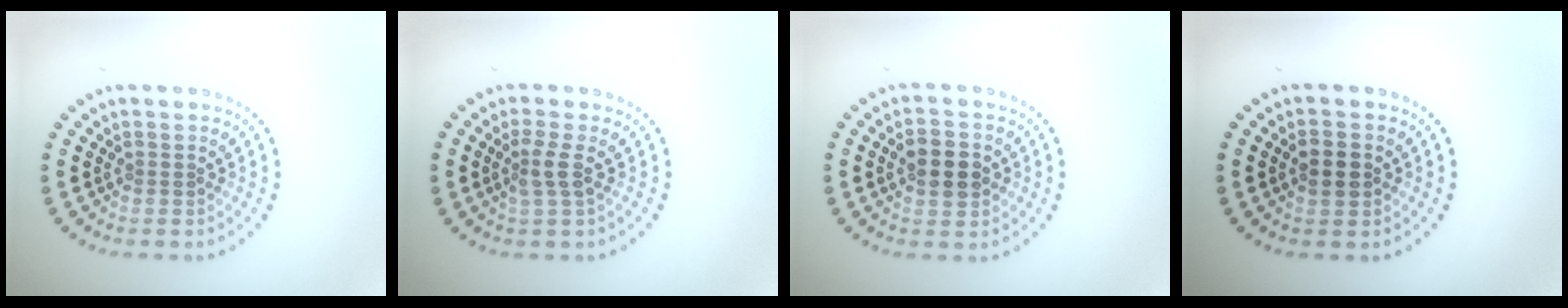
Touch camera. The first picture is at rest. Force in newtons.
{"total": 1.9, "press": 1.4, "slide": 1.3}
{"total": 3.8, "press": 3.8, "slide": 0.2}
{"total": 2.5, "press": 2.5, "slide": 0.2}